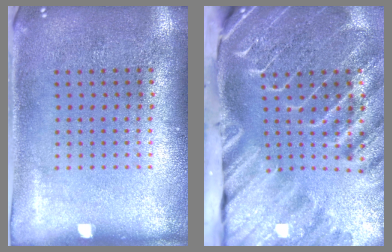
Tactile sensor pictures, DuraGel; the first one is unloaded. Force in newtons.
{"total": 4.7, "press": 3.5, "slide": 3.2}